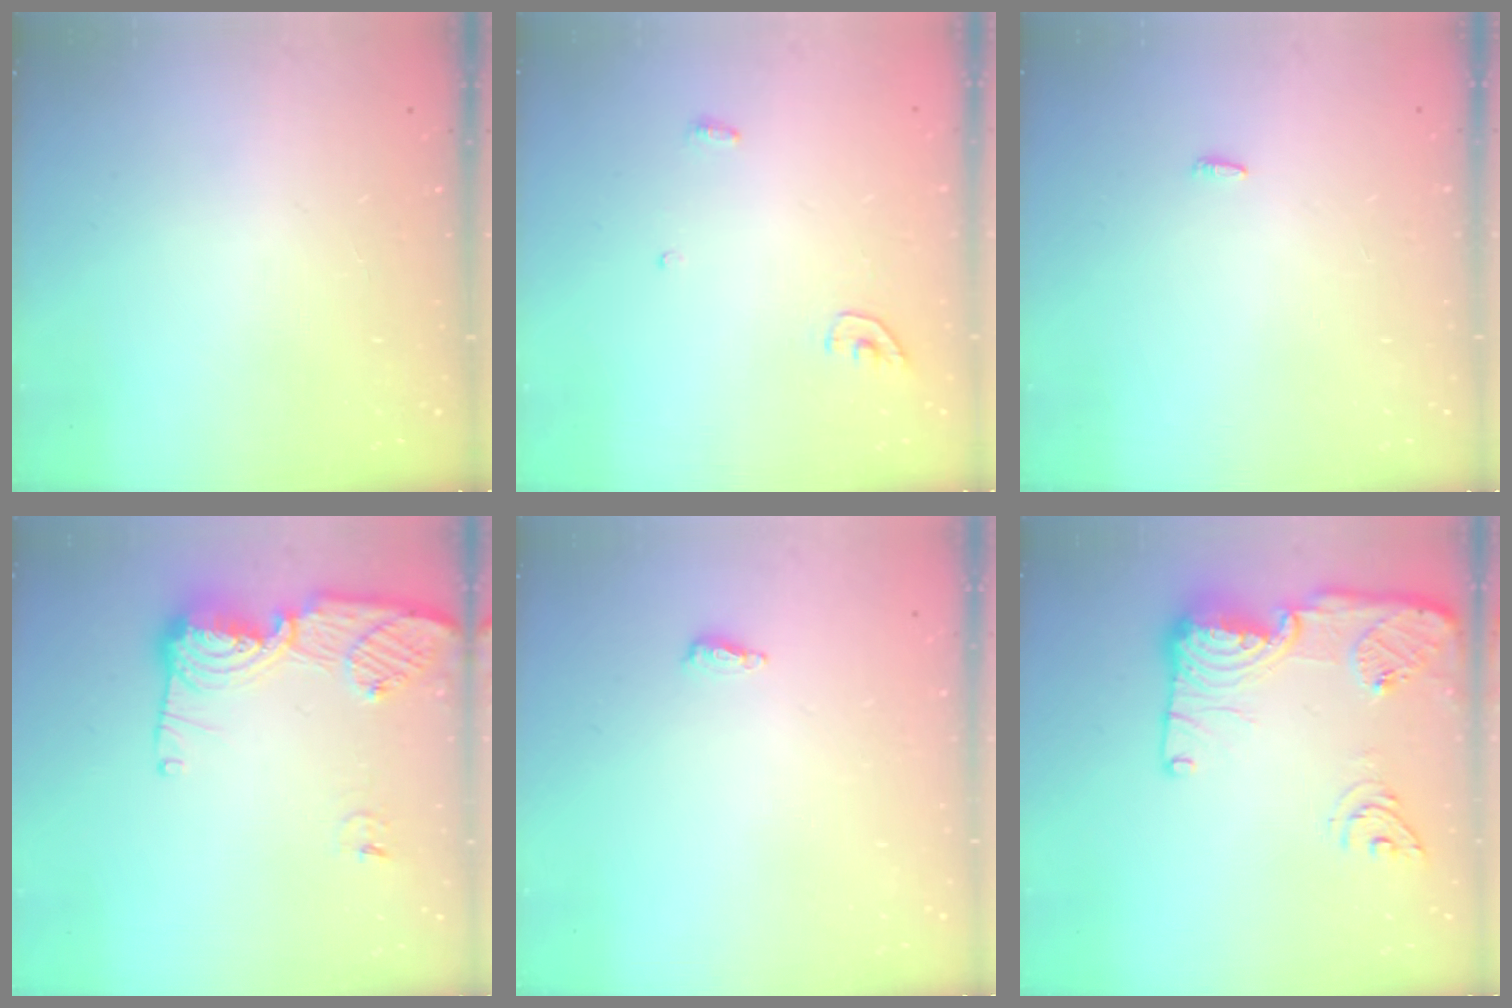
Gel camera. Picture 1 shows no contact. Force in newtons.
{"total": 4.3, "press": 4.3, "slide": 0.4}
{"total": 2.1, "press": 1.9, "slide": 0.7}
{"total": 14.0, "press": 13.9, "slide": 1.4}
{"total": 4.6, "press": 4.4, "slide": 1.1}
{"total": 18.5, "press": 18.4, "slide": 2.0}